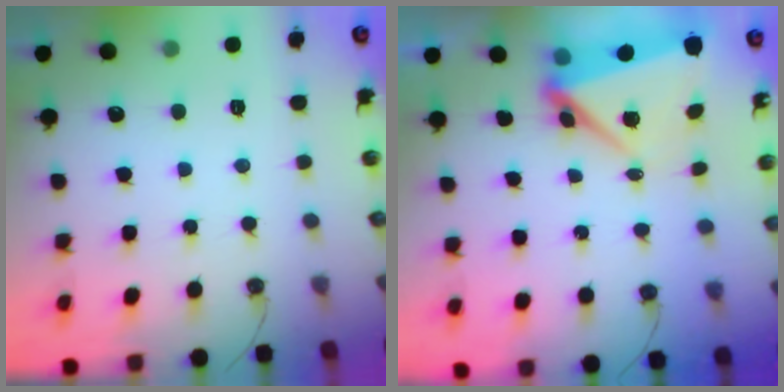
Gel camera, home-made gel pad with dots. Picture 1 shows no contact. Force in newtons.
{"total": 6.7, "press": 6.6, "slide": 1.1}